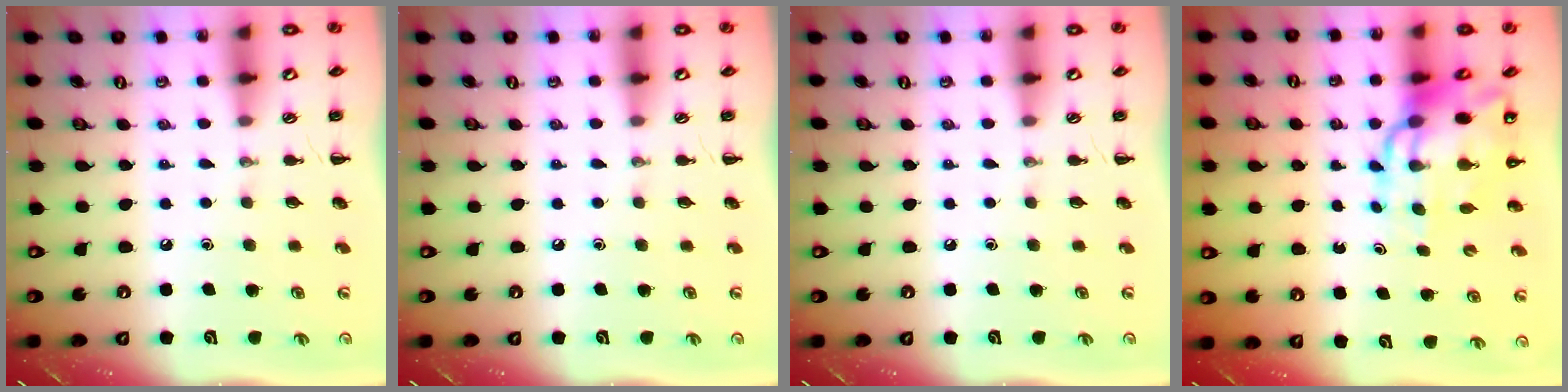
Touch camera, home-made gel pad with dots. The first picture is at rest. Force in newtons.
{"total": 0.0}
{"total": 0.0}
{"total": 12.5, "press": 11.9, "slide": 3.8}